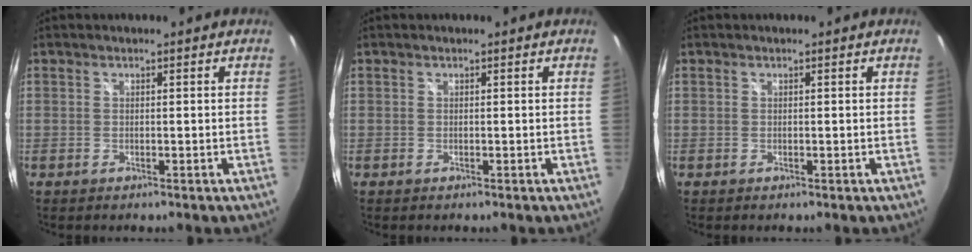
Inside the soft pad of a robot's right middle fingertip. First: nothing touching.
{"total": 0.0}
{"total": 0.0}